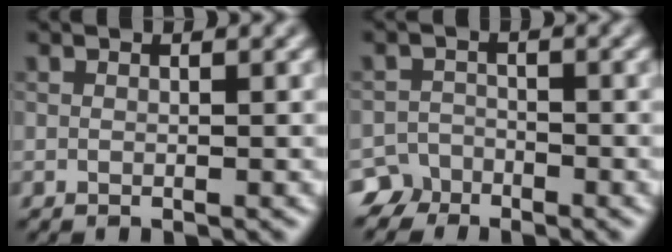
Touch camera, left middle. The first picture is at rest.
{"total": 3.9, "force": [-3.3, 2.2, 0.2], "torque": [0.011, 0.001, -0.052]}